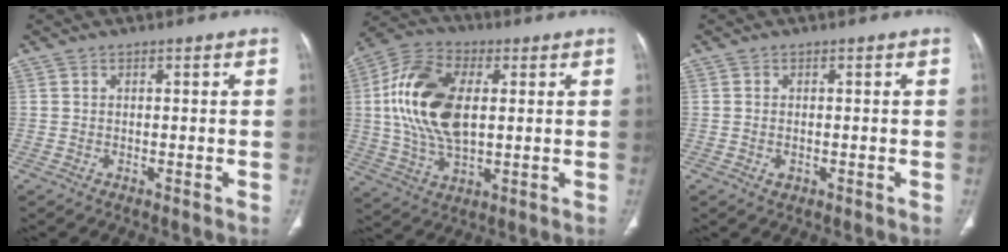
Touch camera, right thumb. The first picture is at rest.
{"total": 17.8, "force": [2.5, 9.8, 14.6], "torque": [-0.292, 0.008, 0.045]}
{"total": 1.3, "force": [-0.4, 0.9, 0.8], "torque": [-0.011, 0.000, -0.003]}